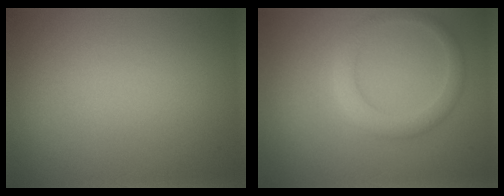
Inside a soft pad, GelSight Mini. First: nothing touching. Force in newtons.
{"total": 2.5, "press": 2.5, "slide": 0.1}